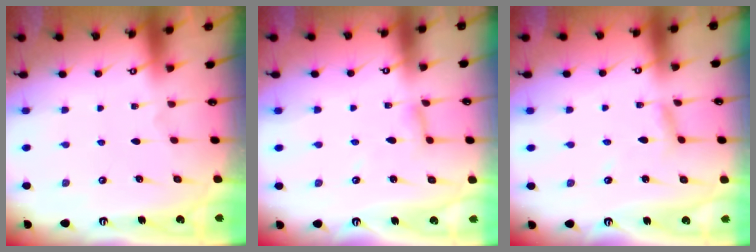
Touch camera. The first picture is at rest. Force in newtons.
{"total": 2.8, "press": 2.8, "slide": 0.2}
{"total": 4.0, "press": 4.0, "slide": 0.3}